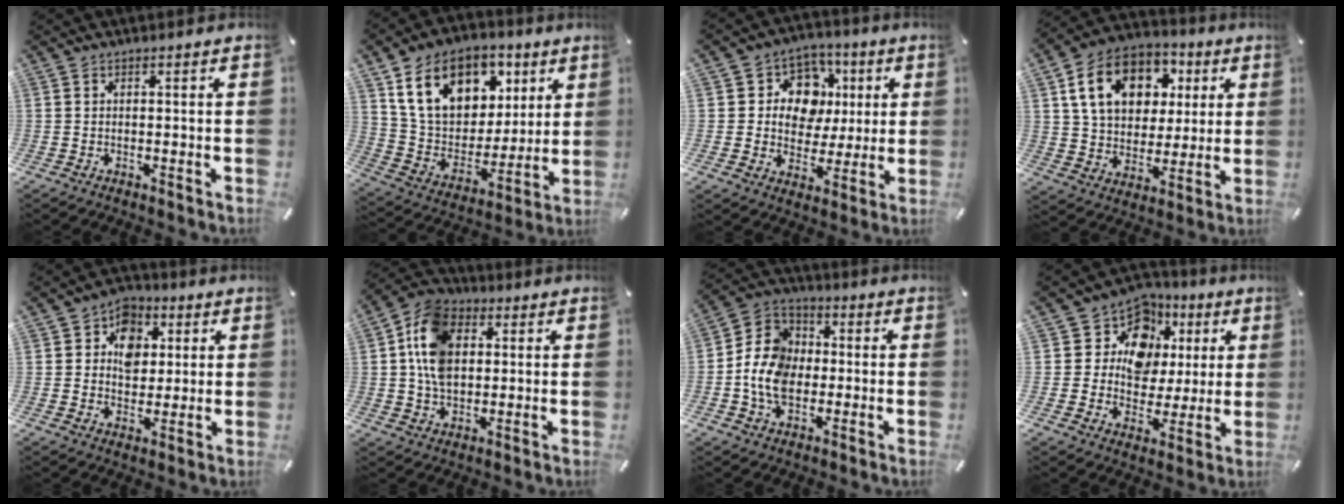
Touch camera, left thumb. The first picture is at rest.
{"total": 17.8, "force": [9.1, 12.8, 8.3], "torque": [-0.154, -0.029, 0.172]}
{"total": 11.8, "force": [1.8, 10.7, 4.6], "torque": [-0.070, -0.001, 0.040]}
{"total": 15.2, "force": [5.3, 12.0, 7.7], "torque": [-0.143, -0.001, 0.102]}
{"total": 8.2, "force": [1.4, 7.2, 3.7], "torque": [-0.051, 0.000, 0.021]}
{"total": 12.8, "force": [2.1, 9.7, 8.0], "torque": [-0.171, 0.013, 0.040]}
{"total": 10.9, "force": [-2.4, 8.9, 5.8], "torque": [-0.142, 0.029, -0.044]}
{"total": 13.1, "force": [5.3, 11.0, 4.7], "torque": [-0.080, -0.038, 0.103]}